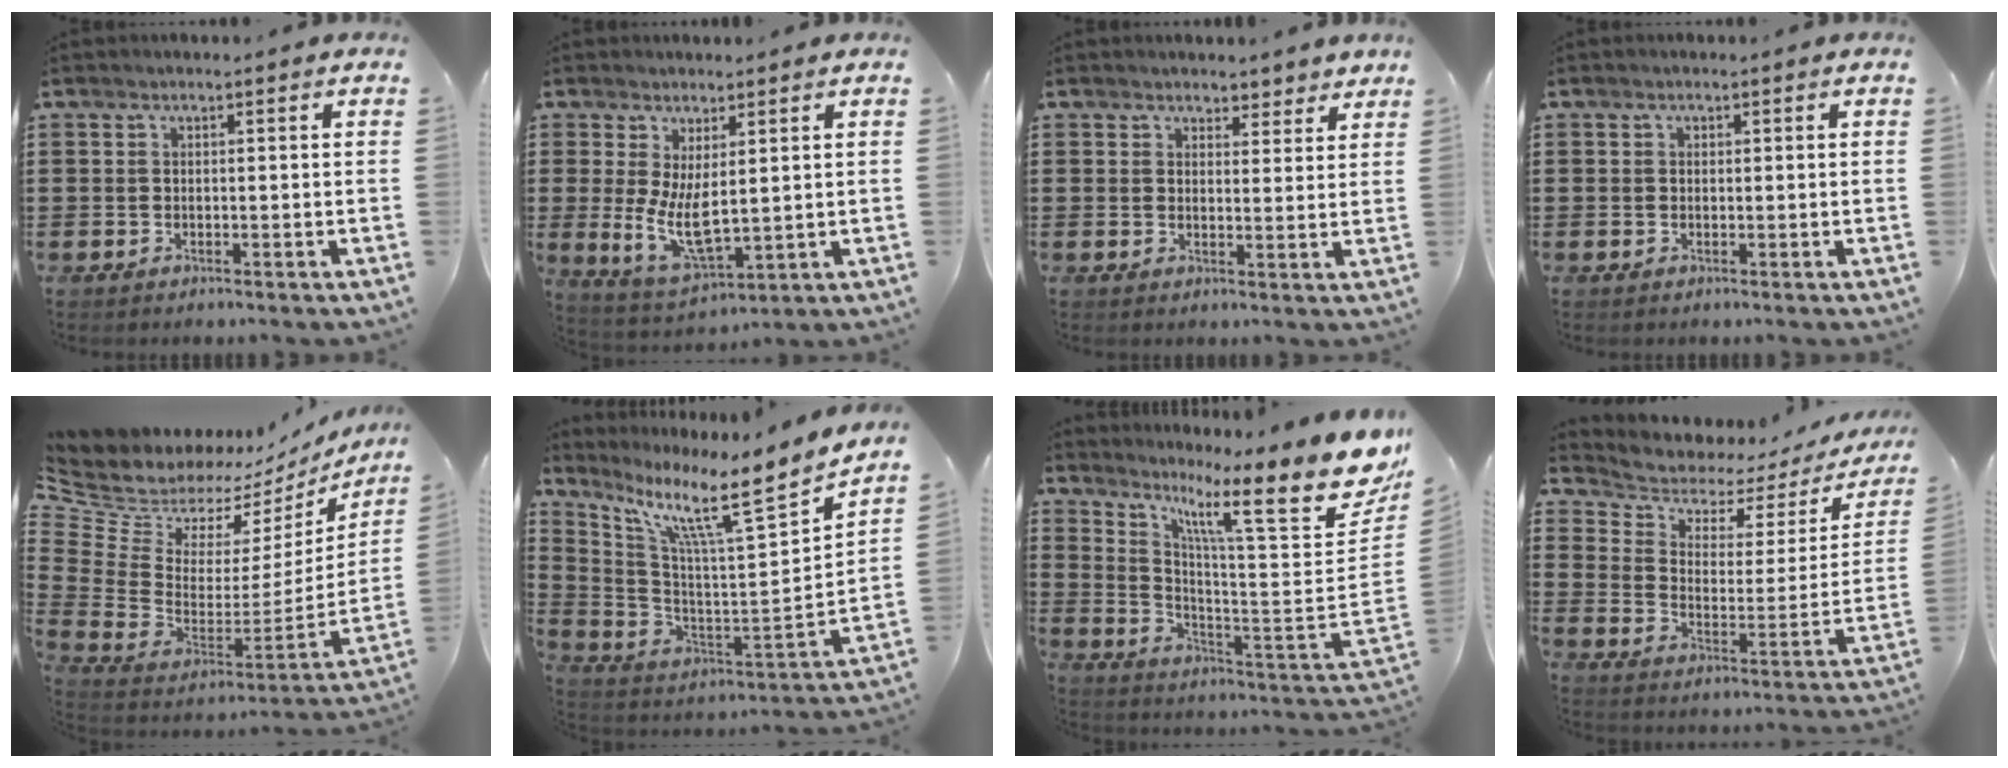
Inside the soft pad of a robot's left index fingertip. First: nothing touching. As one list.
[{"total": 7.6, "force": [1.5, 3.3, 6.7], "torque": [-0.145, -0.016, 0.025]}, {"total": 3.0, "force": [2.8, 1.2, 0.1], "torque": [-0.004, -0.003, 0.049]}, {"total": 0.6, "force": [0.2, 0.6, 0.1], "torque": [-0.003, 0.004, 0.003]}, {"total": 7.0, "force": [5.2, 4.2, 2.0], "torque": [-0.095, -0.055, 0.087]}, {"total": 9.4, "force": [6.8, 0.1, 6.5], "torque": [-0.141, -0.066, 0.095]}, {"total": 15.0, "force": [9.0, 2.4, 11.7], "torque": [-0.210, -0.072, 0.134]}, {"total": 4.1, "force": [3.5, 2.0, 0.9], "torque": [-0.049, -0.025, 0.052]}]